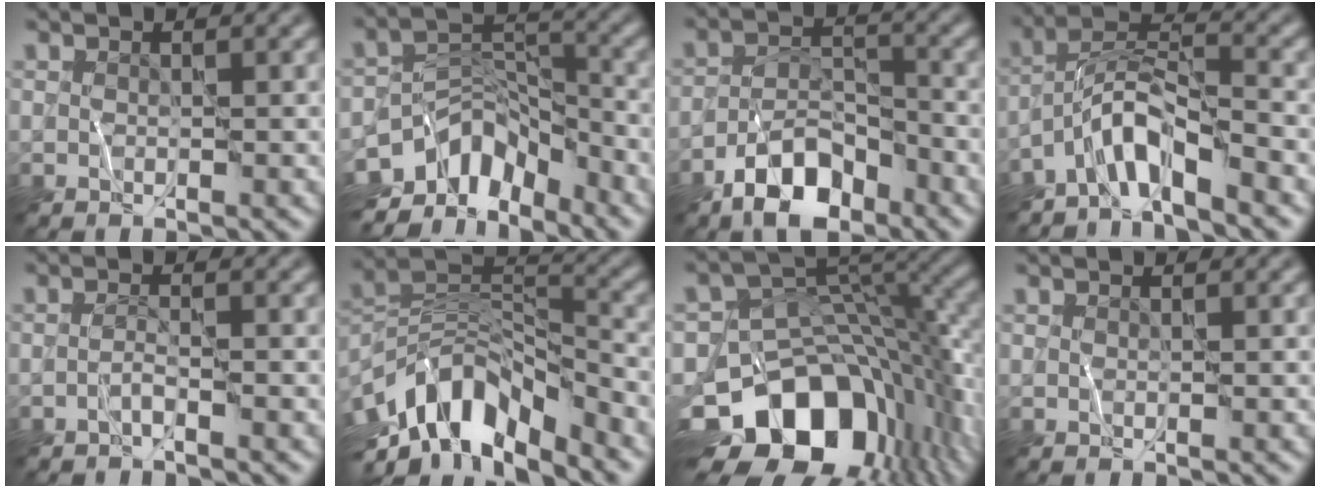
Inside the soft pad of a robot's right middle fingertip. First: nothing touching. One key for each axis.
{"total": 8.3, "fx": -5.3, "fy": 4.8, "fz": 4.2, "tx": -0.050, "ty": -0.004, "tz": -0.102}
{"total": 6.4, "fx": -4.3, "fy": 3.0, "fz": 3.7, "tx": -0.055, "ty": 0.002, "tz": -0.085}
{"total": 4.9, "fx": -3.8, "fy": 0.9, "fz": 3.0, "tx": -0.052, "ty": 0.009, "tz": -0.082}
{"total": 0.9, "fx": -0.7, "fy": -0.2, "fz": 0.6, "tx": -0.012, "ty": 0.006, "tz": -0.017}
{"total": 10.5, "fx": -6.2, "fy": 4.6, "fz": 7.1, "tx": -0.118, "ty": 0.005, "tz": -0.125}
{"total": 15.3, "fx": -6.5, "fy": 10.1, "fz": 9.4, "tx": -0.161, "ty": -0.010, "tz": -0.105}
{"total": 0.0}